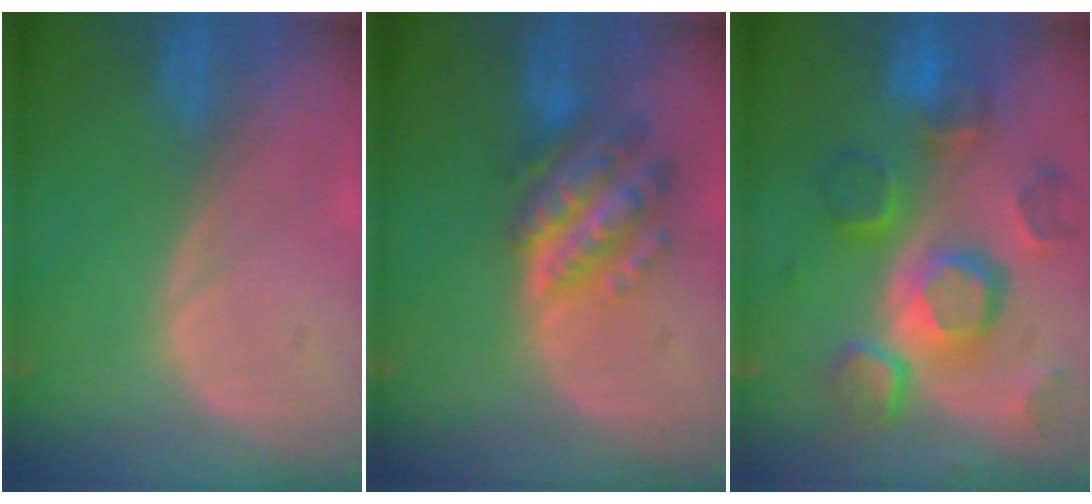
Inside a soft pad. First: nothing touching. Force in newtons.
{"total": 7.7, "press": 7.7, "slide": 0.5}
{"total": 12.2, "press": 10.6, "slide": 6.0}